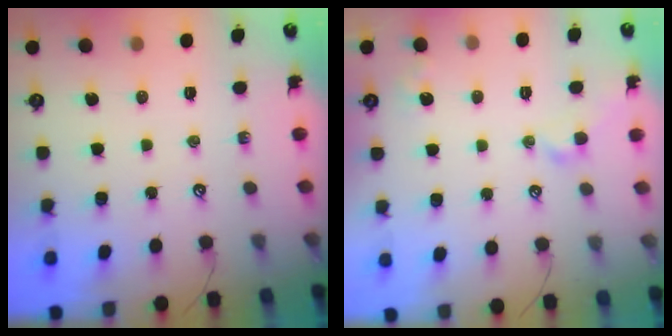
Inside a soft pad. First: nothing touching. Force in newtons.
{"total": 3.9, "press": 3.8, "slide": 0.7}